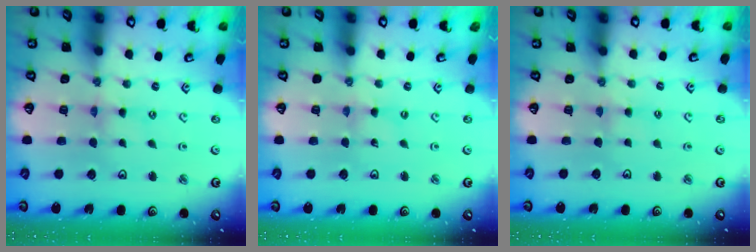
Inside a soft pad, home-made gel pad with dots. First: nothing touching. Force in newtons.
{"total": 0.0}
{"total": 3.4, "press": 3.3, "slide": 0.5}